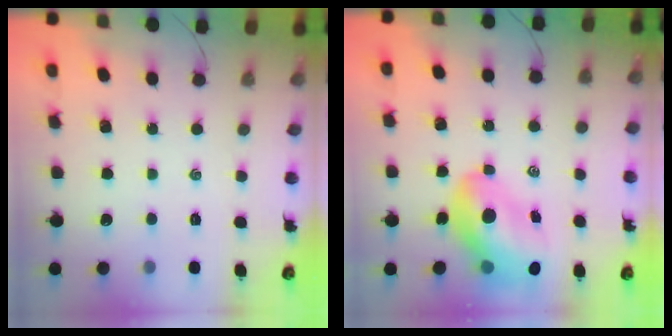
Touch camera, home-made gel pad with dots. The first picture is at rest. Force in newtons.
{"total": 14.5, "press": 13.8, "slide": 4.2}